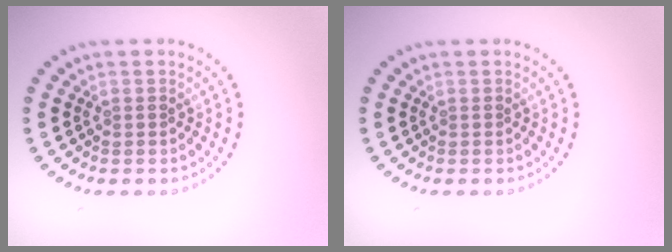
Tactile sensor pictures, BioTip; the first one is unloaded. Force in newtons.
{"total": 0.0}